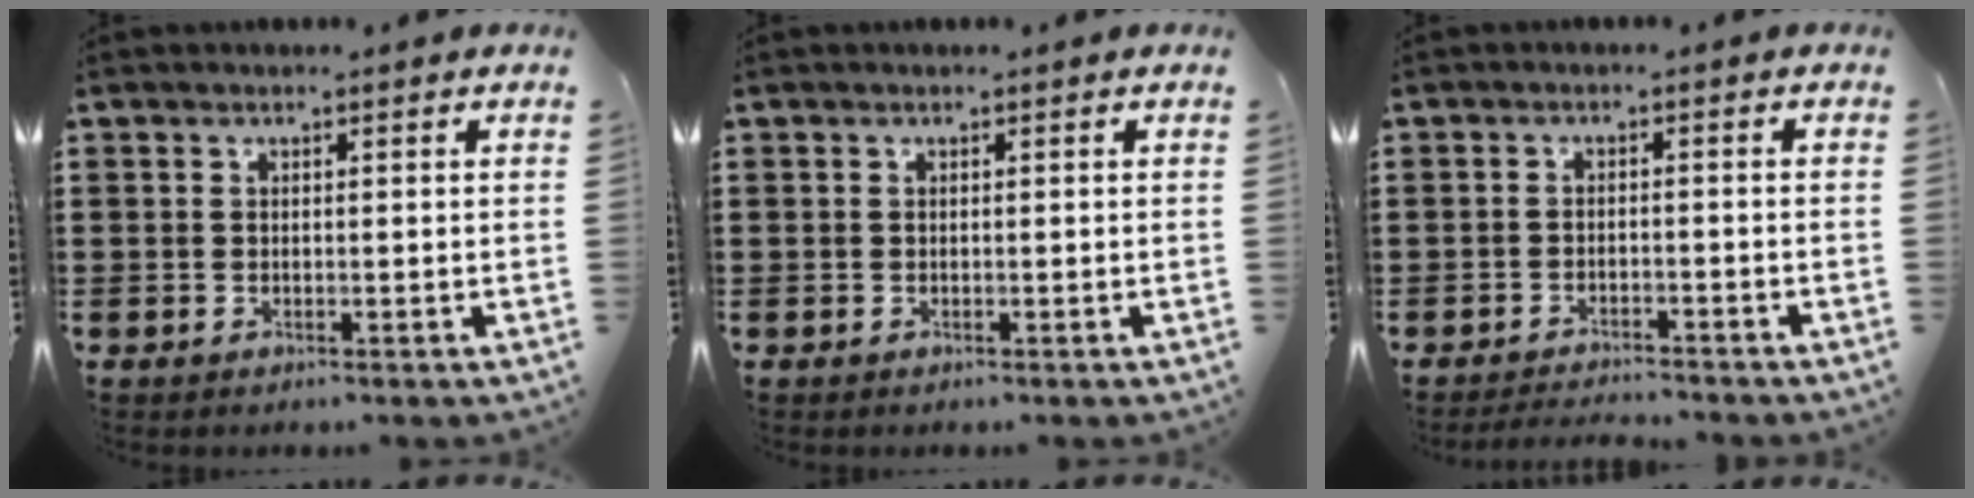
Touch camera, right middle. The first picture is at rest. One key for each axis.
{"total": 0.0}
{"total": 2.3, "fx": -2.3, "fy": 0.0, "fz": 0.3, "tx": -0.008, "ty": 0.000, "tz": -0.047}